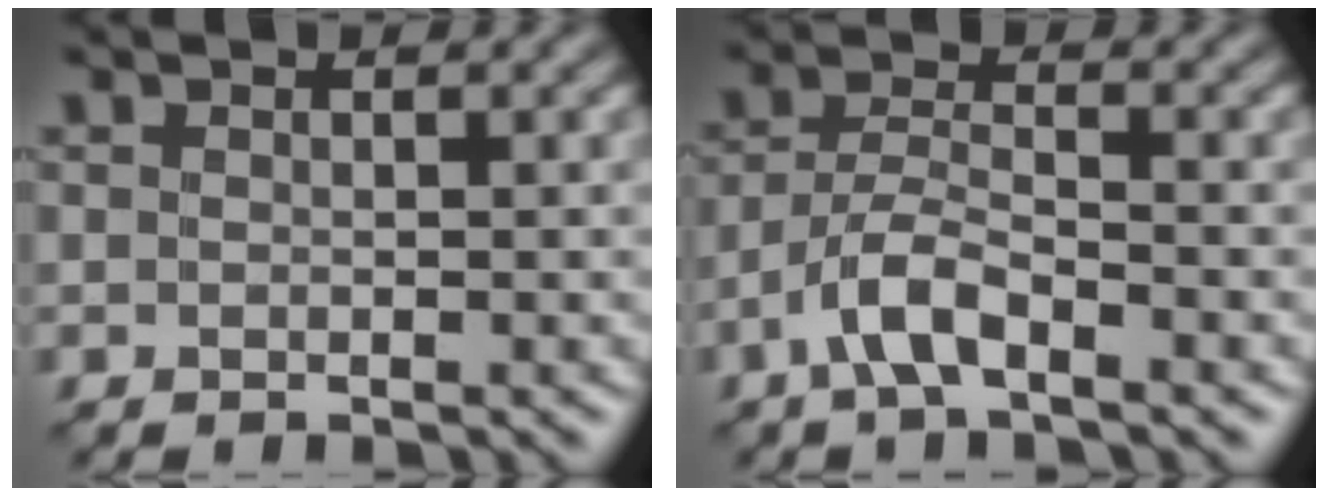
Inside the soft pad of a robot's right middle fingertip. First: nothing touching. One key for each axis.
{"total": 3.8, "fx": -2.2, "fy": 1.1, "fz": 2.9, "tx": -0.061, "ty": 0.007, "tz": -0.052}